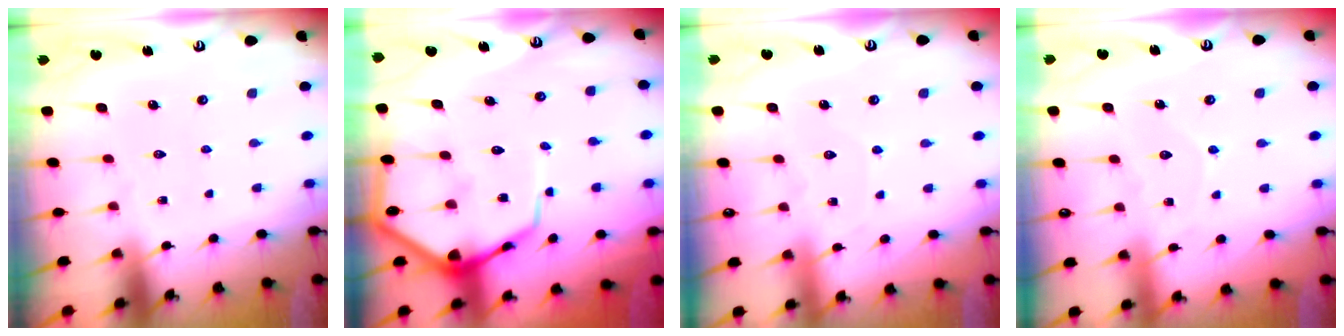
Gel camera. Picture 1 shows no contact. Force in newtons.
{"total": 12.9, "press": 12.9, "slide": 1.3}
{"total": 2.9, "press": 2.9, "slide": 0.3}
{"total": 4.7, "press": 4.6, "slide": 0.5}